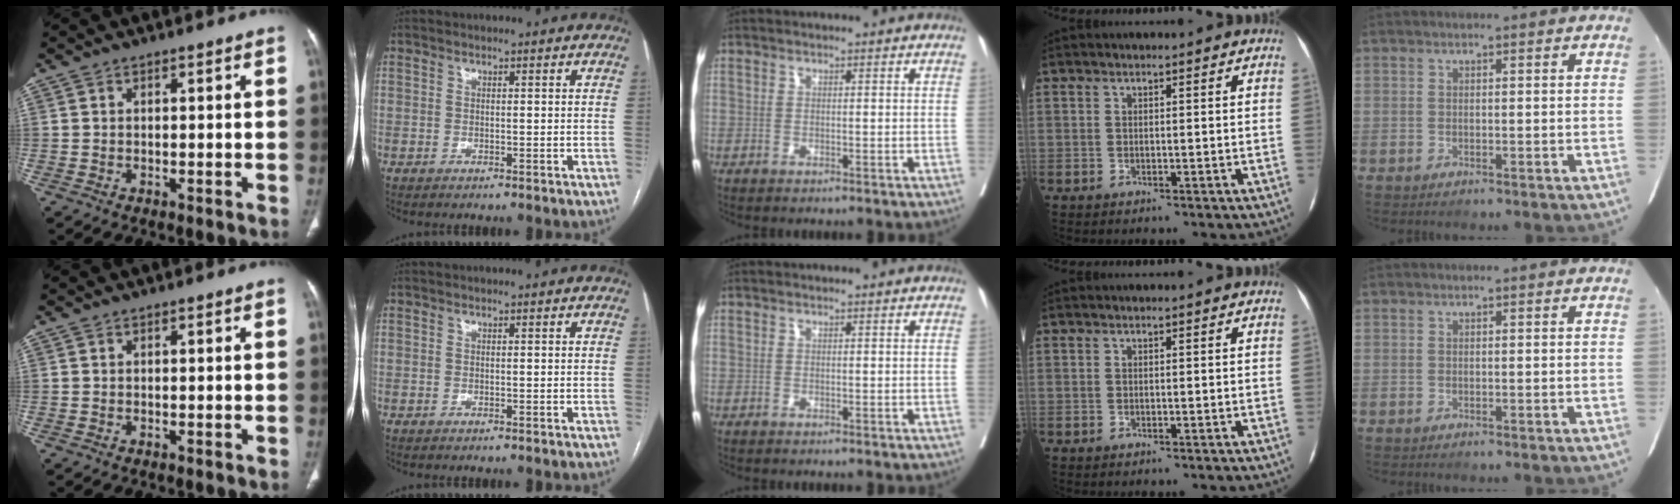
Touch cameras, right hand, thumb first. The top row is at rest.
{}